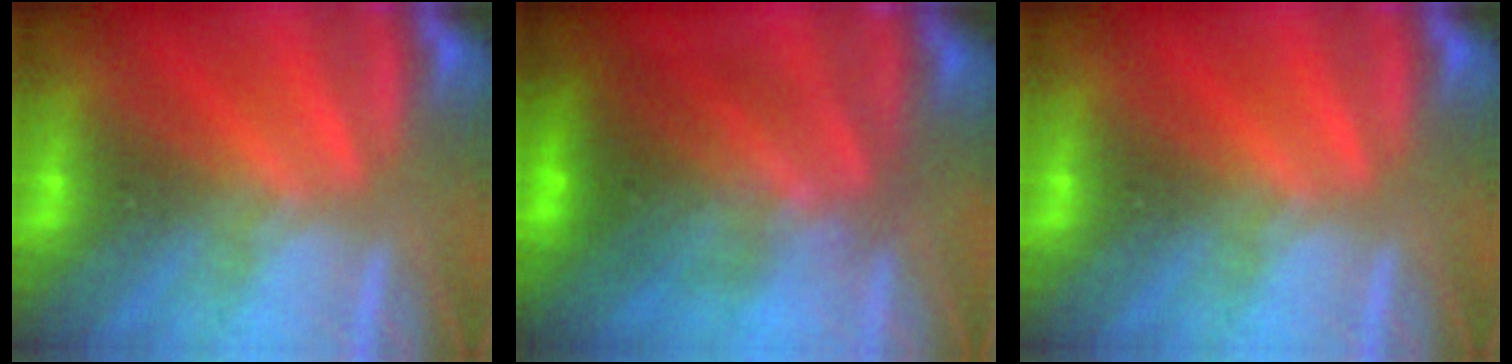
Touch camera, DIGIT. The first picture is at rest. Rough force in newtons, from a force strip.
{"total": 6.9}
{"total": 0.0}